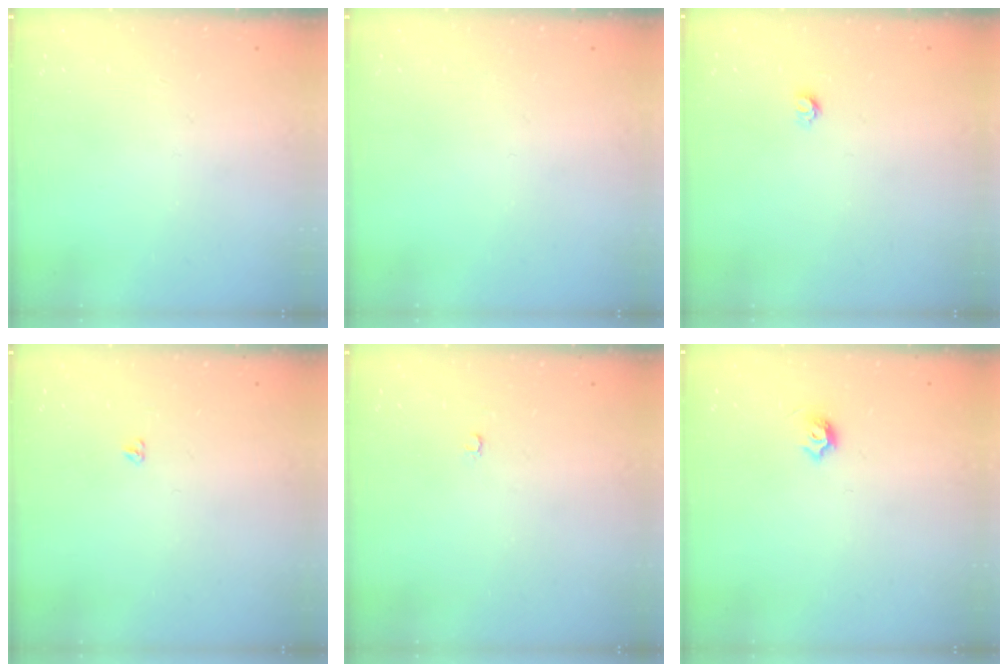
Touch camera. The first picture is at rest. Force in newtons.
{"total": 0.0}
{"total": 3.4, "press": 3.4, "slide": 0.2}
{"total": 3.1, "press": 3.0, "slide": 0.4}
{"total": 2.0, "press": 2.0, "slide": 0.4}
{"total": 4.5, "press": 4.3, "slide": 1.0}